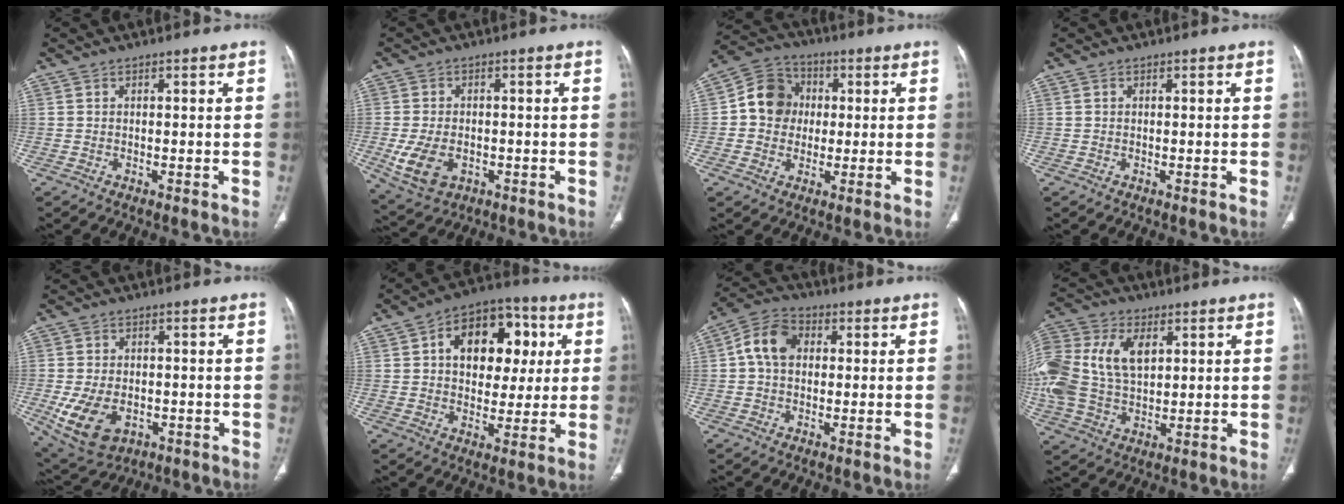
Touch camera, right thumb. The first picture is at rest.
{"total": 8.4, "force": [-2.2, 5.6, 5.8], "torque": [-0.112, 0.001, -0.028]}
{"total": 9.8, "force": [0.6, 8.9, 4.1], "torque": [-0.042, 0.019, -0.003]}
{"total": 0.0}
{"total": 10.9, "force": [-3.0, 7.2, 7.6], "torque": [-0.138, 0.003, -0.035]}
{"total": 16.4, "force": [3.9, 11.2, 11.4], "torque": [-0.117, 0.013, 0.056]}
{"total": 8.0, "force": [1.1, 5.9, 5.3], "torque": [-0.091, 0.020, 0.009]}
{"total": 22.0, "force": [4.8, 14.7, 15.7], "torque": [-0.374, 0.025, 0.094]}